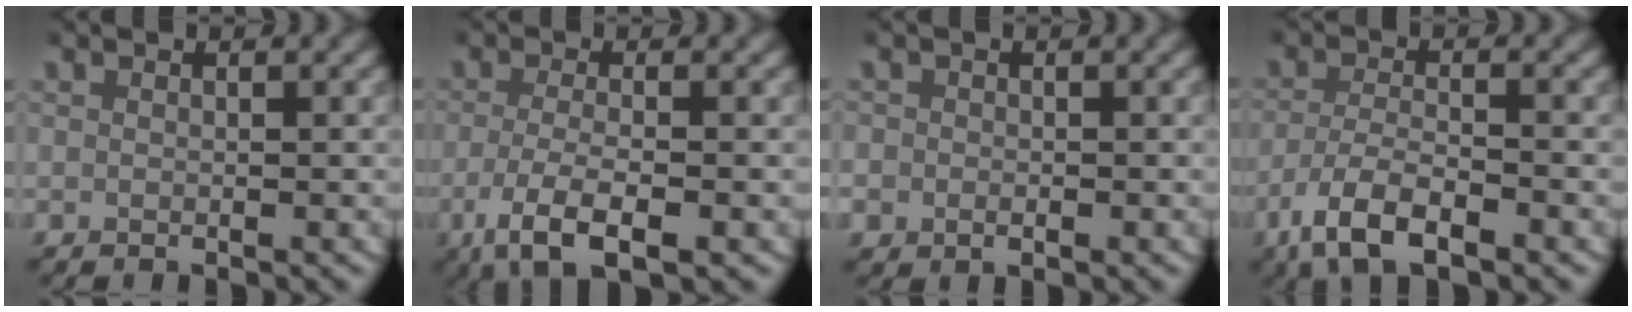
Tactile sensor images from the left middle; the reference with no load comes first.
{"total": 5.4, "force": [-2.6, 1.9, 4.3], "torque": [-0.092, -0.017, -0.035]}
{"total": 2.2, "force": [-0.5, 2.0, 0.7], "torque": [-0.023, -0.010, -0.007]}
{"total": 4.9, "force": [-2.9, 2.0, 3.4], "torque": [-0.071, -0.006, -0.048]}